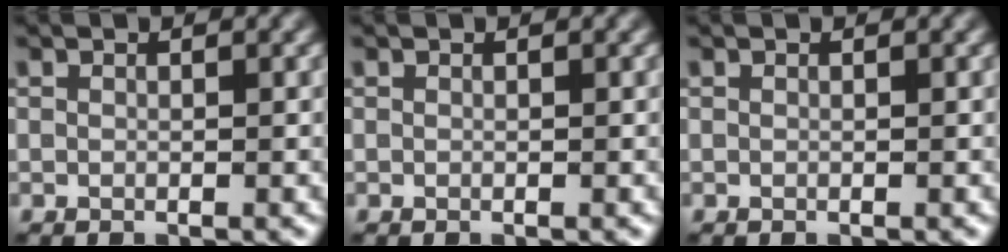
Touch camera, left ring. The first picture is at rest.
{"total": 0.0}
{"total": 0.0}